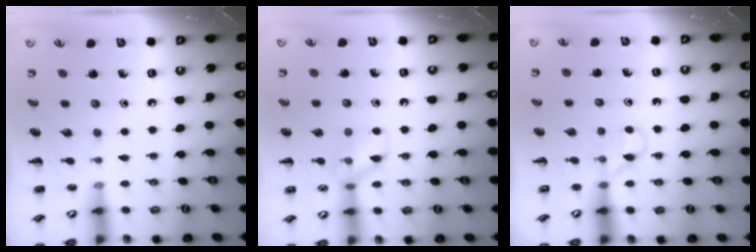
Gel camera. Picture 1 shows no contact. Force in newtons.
{"total": 8.8, "press": 8.7, "slide": 1.0}
{"total": 2.9, "press": 2.8, "slide": 1.0}